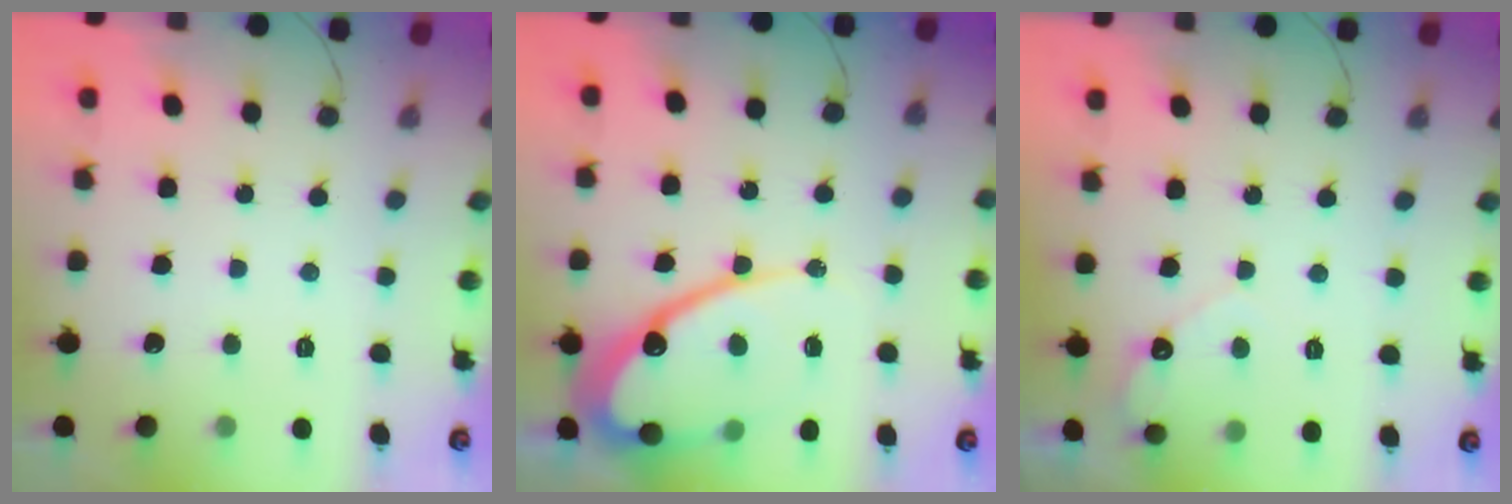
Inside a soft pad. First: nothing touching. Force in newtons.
{"total": 16.8, "press": 16.8, "slide": 1.1}
{"total": 3.5, "press": 3.5, "slide": 0.2}